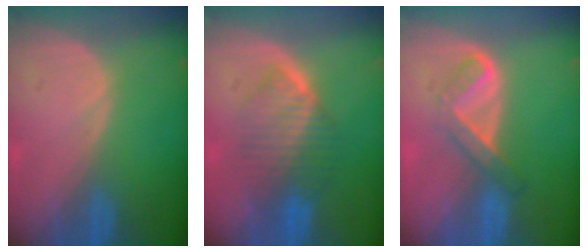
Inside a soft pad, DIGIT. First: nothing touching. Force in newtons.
{"total": 6.4, "press": 6.3, "slide": 1.0}
{"total": 5.2, "press": 4.4, "slide": 2.9}